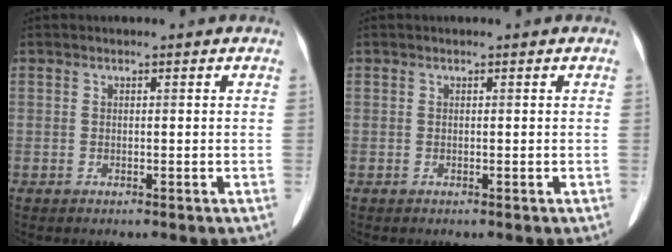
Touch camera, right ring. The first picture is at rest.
{"total": 0.0}